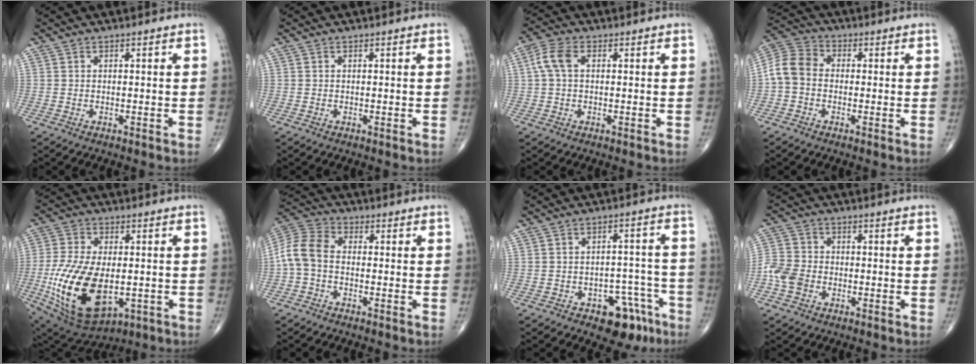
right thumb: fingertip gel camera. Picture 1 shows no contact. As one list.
[{"total": 0.0}, {"total": 5.2, "force": [0.8, 3.1, 4.1], "torque": [-0.098, 0.017, 0.013]}, {"total": 7.8, "force": [-0.8, 6.1, 4.8], "torque": [-0.086, 0.024, -0.032]}, {"total": 20.1, "force": [-3.7, 10.9, 16.5], "torque": [-0.325, -0.011, -0.042]}, {"total": 7.9, "force": [-1.2, 5.2, 5.8], "torque": [-0.118, 0.024, -0.039]}, {"total": 9.9, "force": [-5.8, 5.5, 5.8], "torque": [-0.039, 0.049, -0.071]}, {"total": 6.3, "force": [-2.2, 5.0, 3.1], "torque": [-0.056, 0.017, -0.048]}]